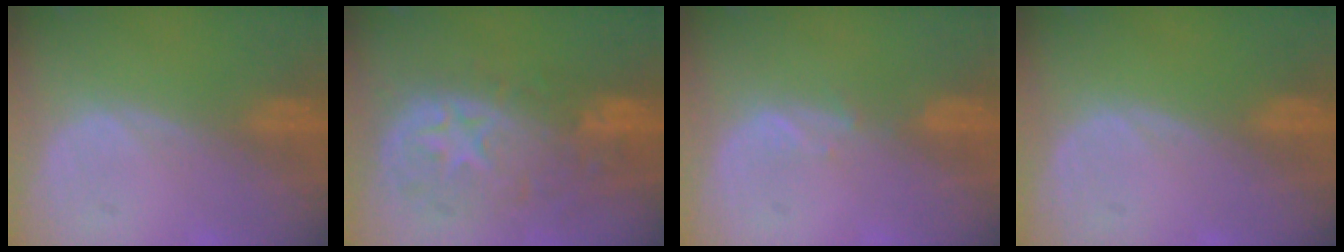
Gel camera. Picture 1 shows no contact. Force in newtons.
{"total": 11.0, "press": 9.7, "slide": 5.1}
{"total": 1.4, "press": 1.2, "slide": 0.6}
{"total": 0.0}